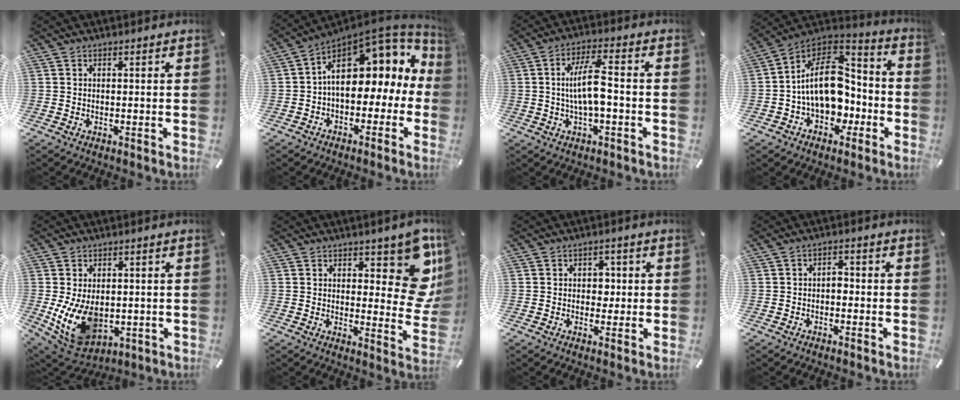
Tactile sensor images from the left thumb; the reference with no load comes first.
{"total": 15.5, "force": [5.1, 9.7, 10.9], "torque": [-0.148, -0.040, 0.089]}
{"total": 9.0, "force": [-0.6, 2.6, 8.5], "torque": [-0.163, 0.006, -0.014]}
{"total": 17.2, "force": [-1.1, 12.5, 11.8], "torque": [-0.211, -0.002, -0.019]}
{"total": 12.2, "force": [-1.1, 8.6, 8.6], "torque": [-0.162, -0.006, -0.012]}
{"total": 13.2, "force": [7.1, 5.8, 9.4], "torque": [-0.090, -0.066, 0.123]}
{"total": 3.2, "force": [0.0, 2.8, 1.6], "torque": [-0.011, -0.003, -0.010]}
{"total": 2.4, "force": [-0.7, 1.5, 1.7], "torque": [-0.034, 0.009, -0.015]}